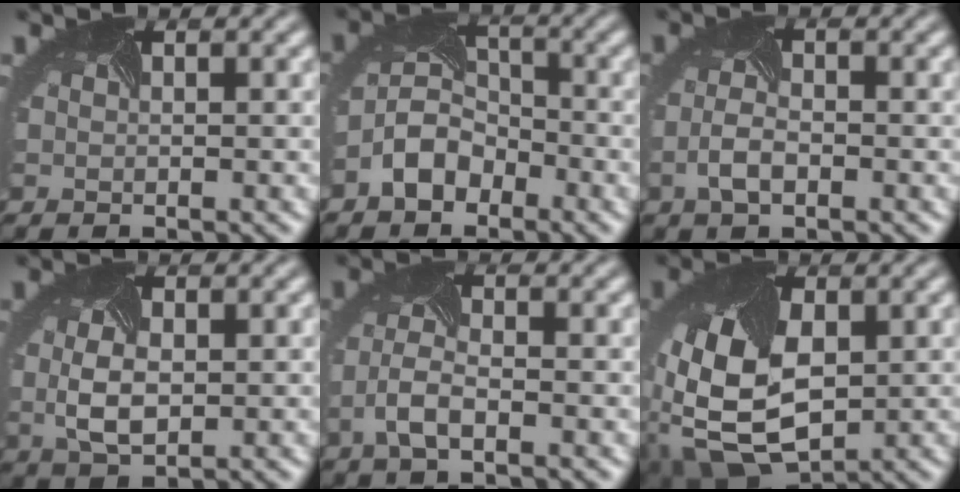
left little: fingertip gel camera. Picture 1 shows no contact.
{"total": 3.9, "force": [-2.5, 2.5, 1.8], "torque": [-0.039, 0.001, -0.053]}
{"total": 2.3, "force": [-1.1, 1.0, 1.8], "torque": [-0.048, -0.003, -0.021]}
{"total": 3.2, "force": [0.1, 1.8, 2.7], "torque": [-0.066, -0.001, 0.004]}
{"total": 3.0, "force": [-1.6, 0.9, 2.4], "torque": [-0.062, 0.001, -0.032]}
{"total": 10.2, "force": [-0.8, 6.3, 8.0], "torque": [-0.197, -0.019, -0.009]}